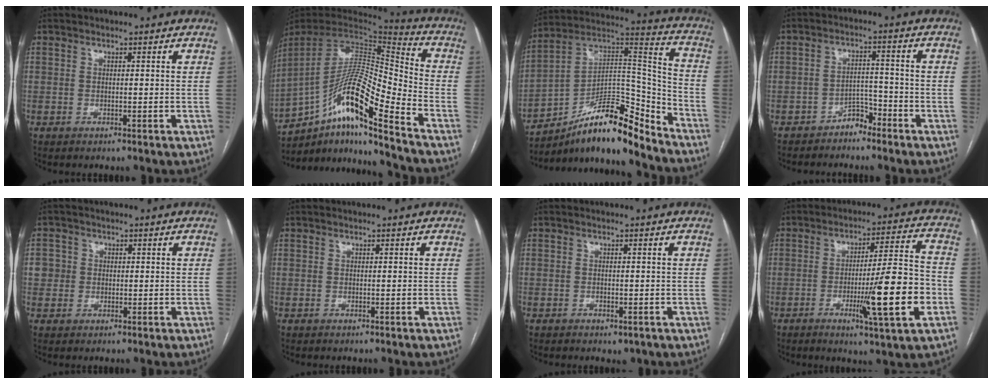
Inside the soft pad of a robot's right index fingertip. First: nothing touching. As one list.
[{"total": 18.4, "force": [-12.1, 0.8, 13.8], "torque": [-0.269, 0.008, -0.220]}, {"total": 17.6, "force": [-13.8, 3.7, 10.4], "torque": [-0.162, 0.051, -0.233]}, {"total": 3.5, "force": [-2.8, 1.8, 0.9], "torque": [-0.008, 0.009, -0.047]}, {"total": 3.1, "force": [0.0, 3.1, 0.6], "torque": [-0.005, 0.013, 0.000]}, {"total": 0.0}, {"total": 1.6, "force": [-0.9, 1.0, 0.9], "torque": [-0.009, 0.001, -0.004]}, {"total": 14.2, "force": [-4.2, 0.0, 13.5], "torque": [-0.211, -0.010, -0.066]}]